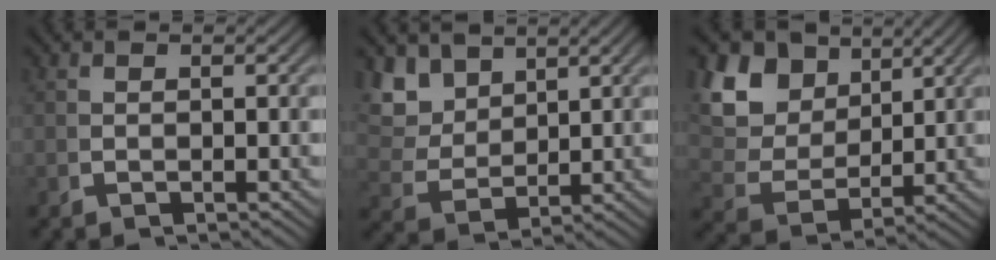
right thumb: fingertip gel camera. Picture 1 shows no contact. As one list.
[{"total": 6.4, "force": [2.3, 4.7, 3.8], "torque": [-0.100, -0.017, 0.054]}, {"total": 11.2, "force": [3.1, 8.5, 6.7], "torque": [-0.156, -0.012, 0.053]}]